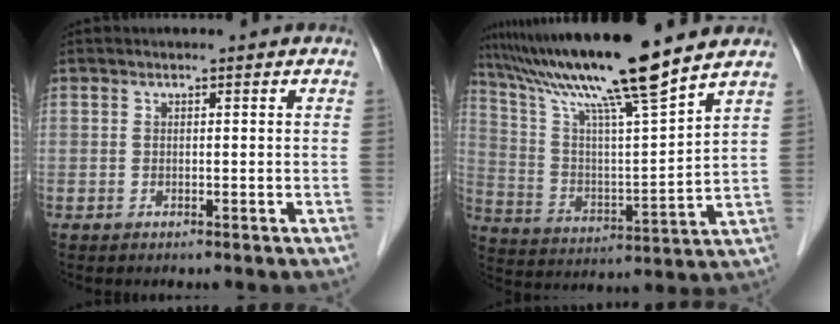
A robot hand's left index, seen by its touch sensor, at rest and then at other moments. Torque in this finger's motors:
{"motor_torque": [0.81, -0.68, 0.98, 0.20]}